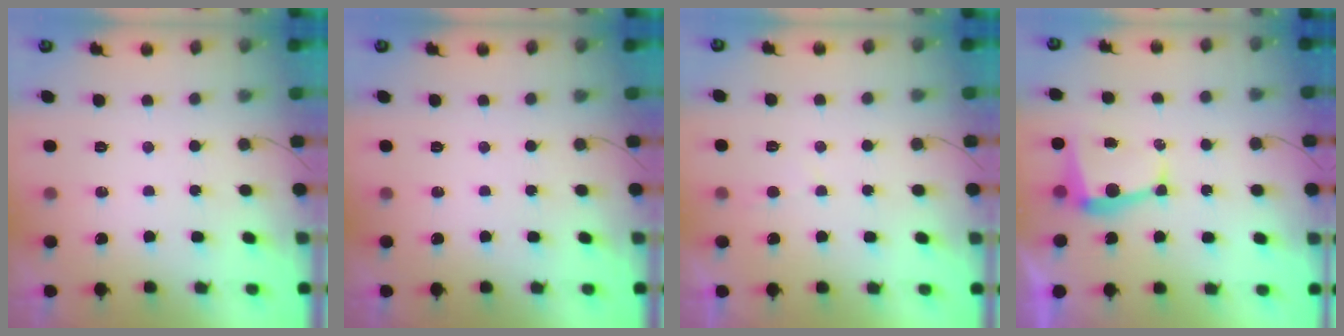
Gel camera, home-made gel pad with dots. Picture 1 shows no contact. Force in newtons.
{"total": 0.0}
{"total": 1.7, "press": 1.6, "slide": 0.2}
{"total": 6.2, "press": 6.1, "slide": 0.6}